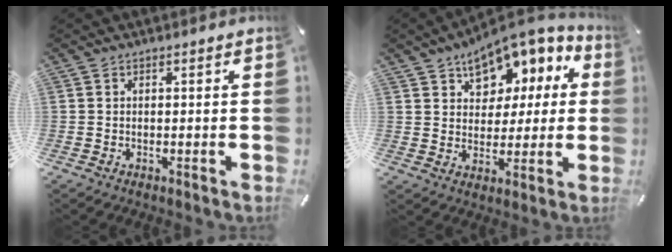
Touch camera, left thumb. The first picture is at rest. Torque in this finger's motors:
{"motor_torque": [0.56, 0.88, 1.90, -0.88, 0.18]}